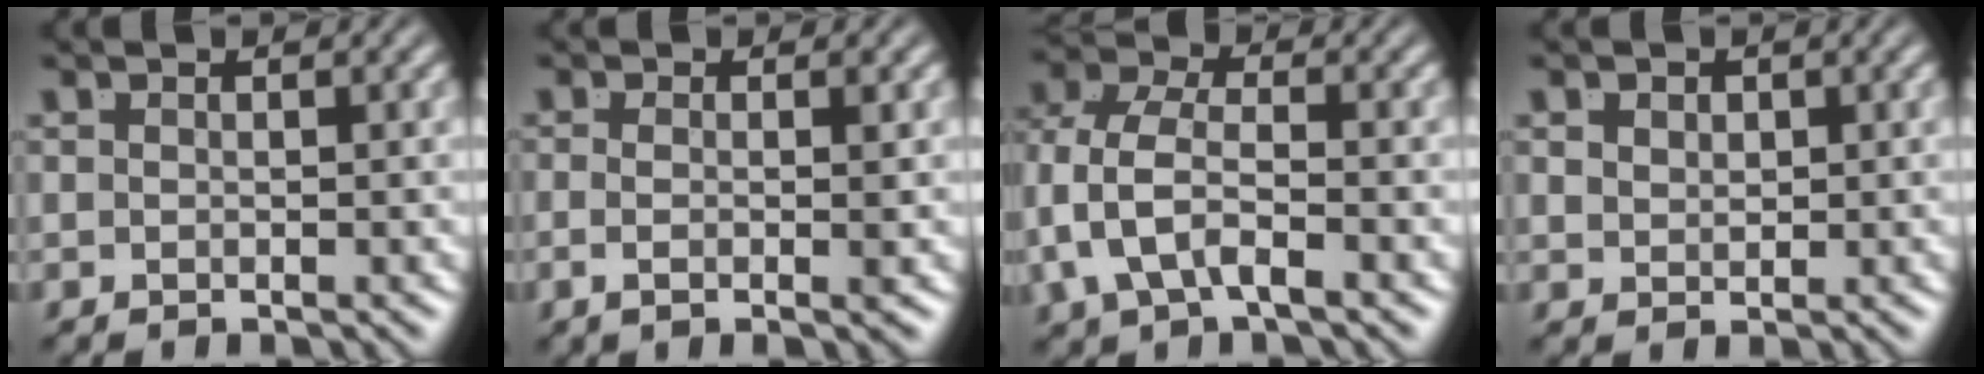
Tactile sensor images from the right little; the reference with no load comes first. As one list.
[{"total": 2.1, "force": [-0.7, -0.7, 1.8], "torque": [-0.032, -0.012, -0.007]}, {"total": 5.6, "force": [-0.7, 4.0, 3.8], "torque": [-0.108, -0.030, 0.000]}, {"total": 1.1, "force": [0.7, 0.4, 0.7], "torque": [-0.011, -0.012, 0.026]}]